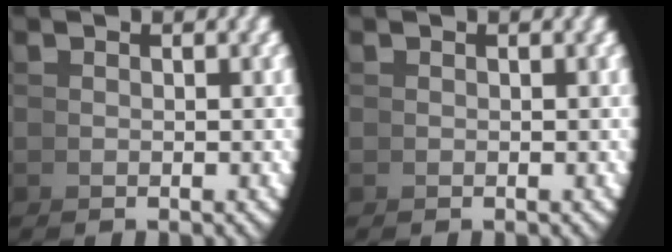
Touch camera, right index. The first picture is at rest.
{"total": 0.0}